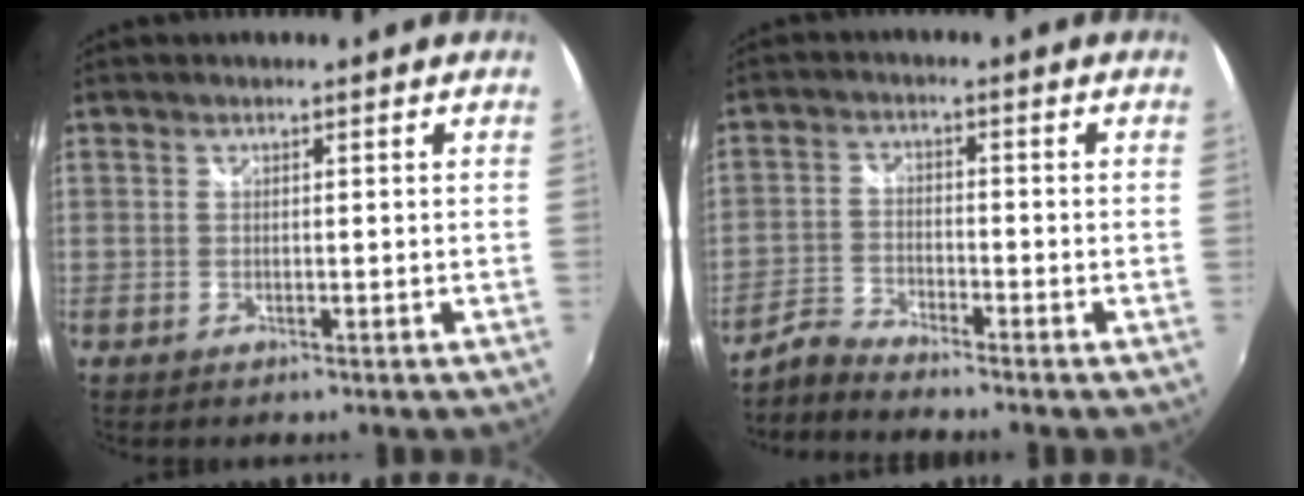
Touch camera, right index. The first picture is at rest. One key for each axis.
{"total": 3.7, "fx": -3.7, "fy": 0.5, "fz": 0.6, "tx": -0.017, "ty": 0.000, "tz": -0.082}